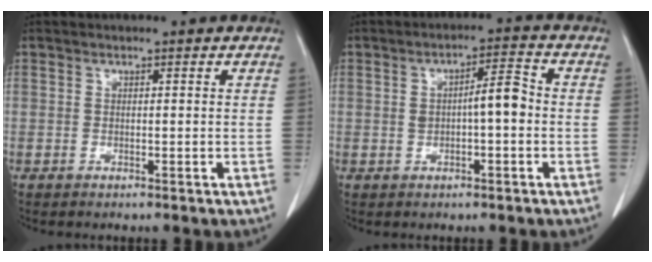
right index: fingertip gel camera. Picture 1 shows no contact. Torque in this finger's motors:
{"motor_torque": [0.15, 0.00, 0.10, 0.05]}